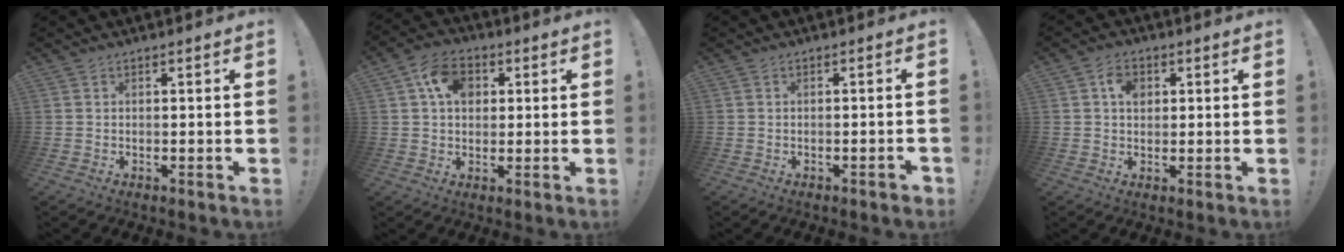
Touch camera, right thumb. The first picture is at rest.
{"total": 10.0, "force": [3.3, 7.4, 5.9], "torque": [-0.094, 0.004, 0.062]}
{"total": 1.8, "force": [-1.2, 0.1, 1.3], "torque": [-0.017, 0.003, -0.020]}
{"total": 5.1, "force": [1.6, 3.7, 3.0], "torque": [-0.043, 0.001, 0.027]}